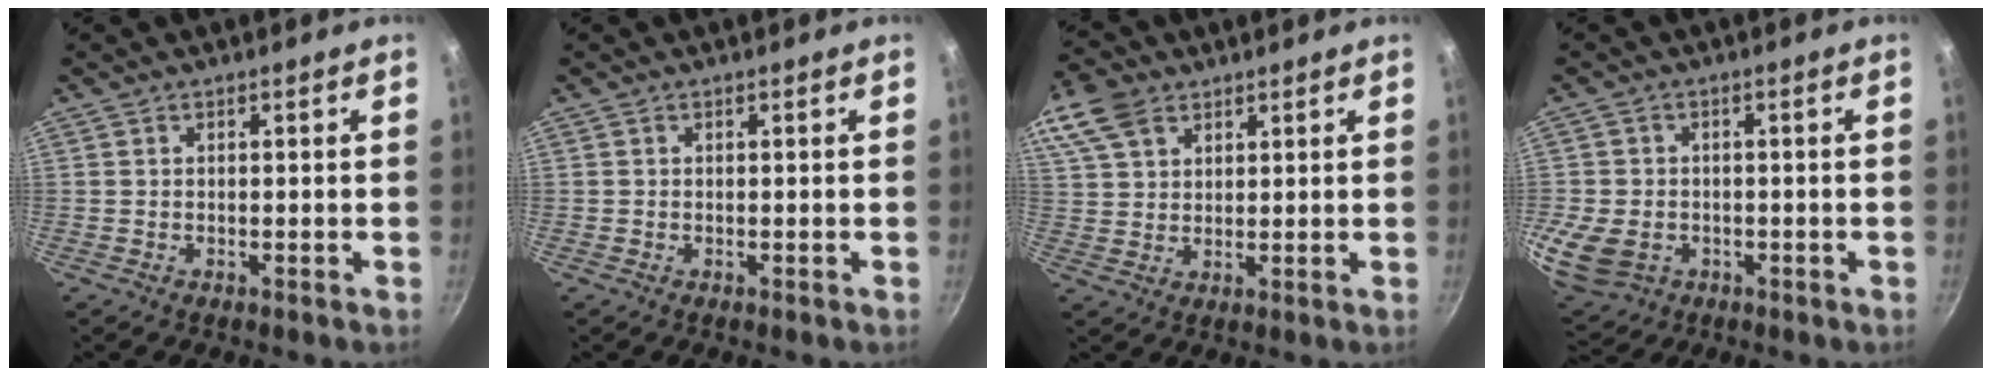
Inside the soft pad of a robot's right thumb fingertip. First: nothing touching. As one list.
[{"total": 0.0}, {"total": 10.1, "force": [5.7, 6.6, 5.0], "torque": [-0.093, 0.001, 0.107]}, {"total": 10.6, "force": [-2.5, 8.2, 6.2], "torque": [-0.123, 0.001, -0.038]}]